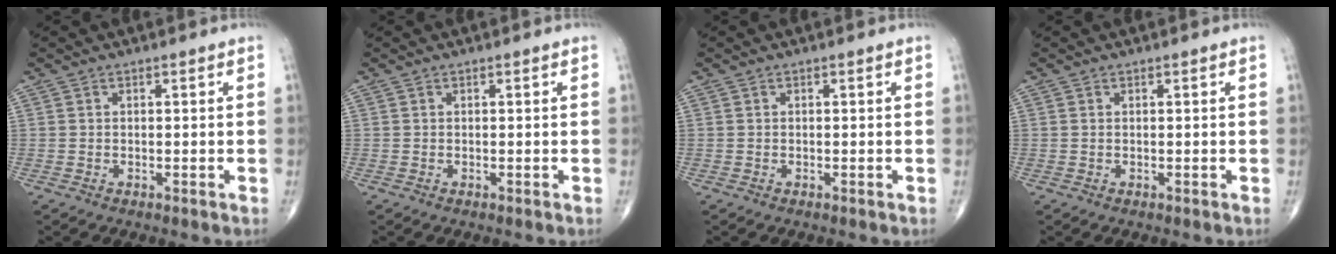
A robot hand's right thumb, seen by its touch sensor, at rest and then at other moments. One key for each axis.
{"total": 0.0}
{"total": 0.0}
{"total": 0.0}